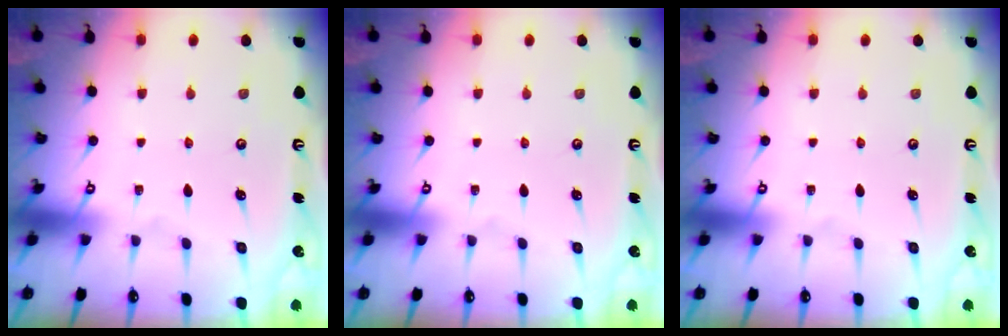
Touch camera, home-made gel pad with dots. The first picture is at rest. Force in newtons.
{"total": 0.0}
{"total": 0.0}